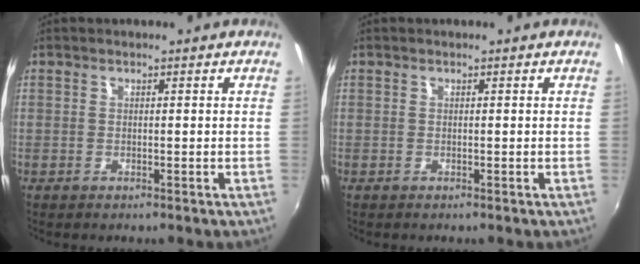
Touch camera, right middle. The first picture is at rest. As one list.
[{"total": 0.0}]